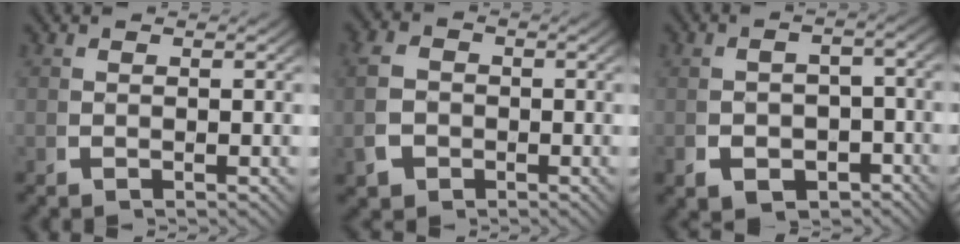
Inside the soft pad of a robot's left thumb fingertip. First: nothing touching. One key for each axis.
{"total": 4.7, "fx": -0.9, "fy": 4.2, "fz": 2.0, "tx": -0.053, "ty": -0.015, "tz": -0.011}
{"total": 5.0, "fx": -2.0, "fy": 3.3, "fz": 3.1, "tx": -0.049, "ty": -0.019, "tz": -0.022}